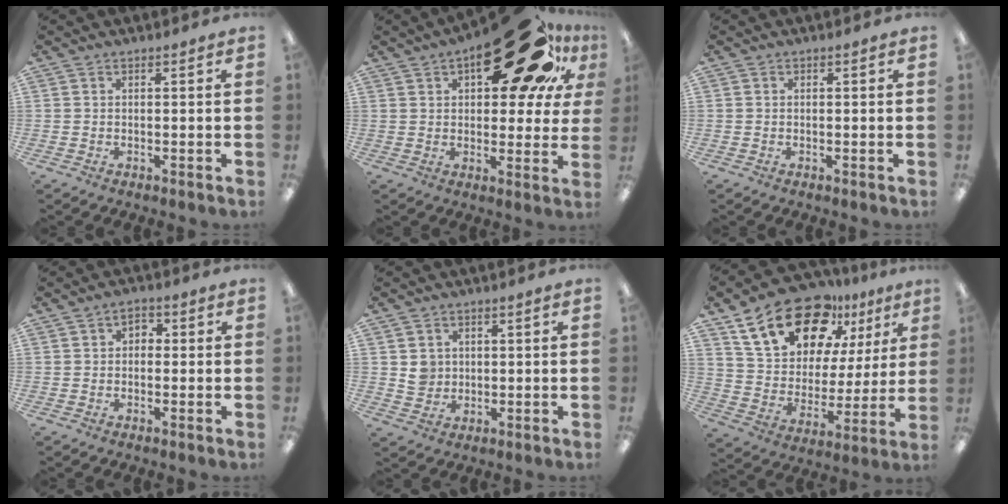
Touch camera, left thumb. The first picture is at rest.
{"total": 26.2, "force": [13.6, 12.1, 18.8], "torque": [-0.241, -0.069, 0.214]}
{"total": 0.0}
{"total": 2.4, "force": [-0.2, 1.9, 1.4], "torque": [-0.018, 0.007, -0.010]}
{"total": 4.0, "force": [0.8, 3.9, 0.8], "torque": [-0.010, 0.001, 0.013]}
{"total": 21.2, "force": [13.5, 11.9, 11.2], "torque": [-0.192, -0.067, 0.242]}